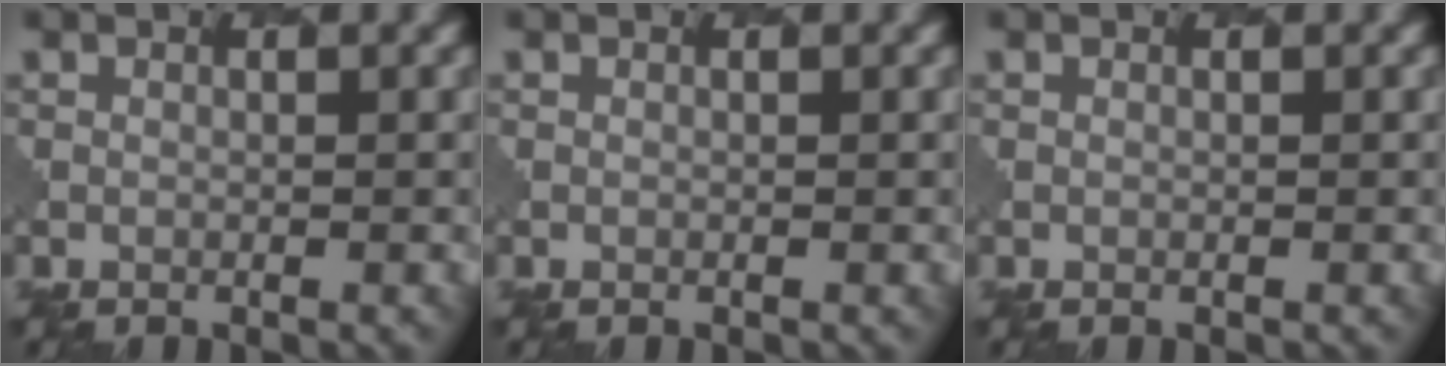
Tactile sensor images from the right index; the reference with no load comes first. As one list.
[{"total": 0.0}, {"total": 0.0}]